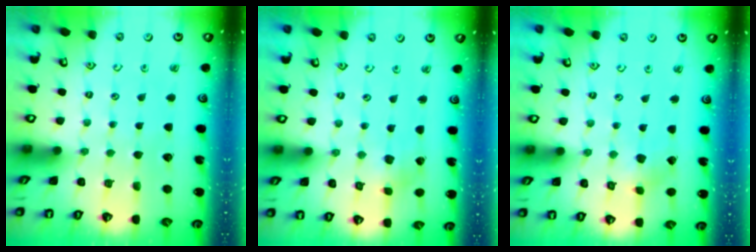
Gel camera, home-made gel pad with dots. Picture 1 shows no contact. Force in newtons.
{"total": 1.8, "press": 1.8, "slide": 0.2}
{"total": 2.2, "press": 2.2, "slide": 0.2}